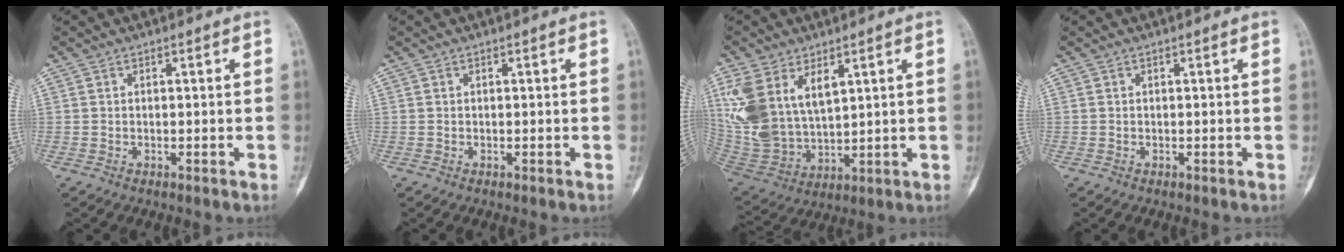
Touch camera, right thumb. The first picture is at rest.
{"total": 0.0}
{"total": 16.0, "force": [6.5, 9.7, 11.0], "torque": [-0.223, -0.019, 0.149]}
{"total": 0.0}